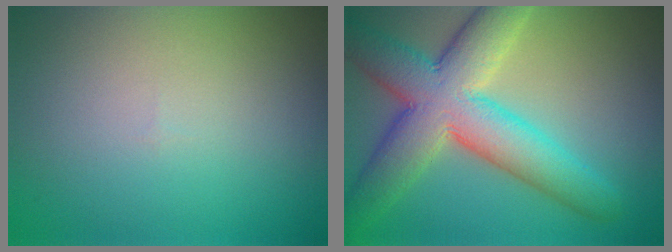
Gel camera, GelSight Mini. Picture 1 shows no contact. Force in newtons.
{"total": 10.2, "press": 10.1, "slide": 0.6}